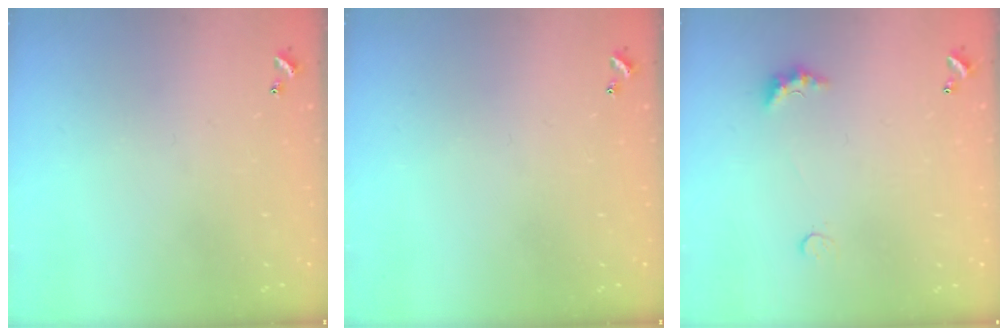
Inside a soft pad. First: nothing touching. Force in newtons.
{"total": 0.0}
{"total": 2.6, "press": 2.5, "slide": 0.7}